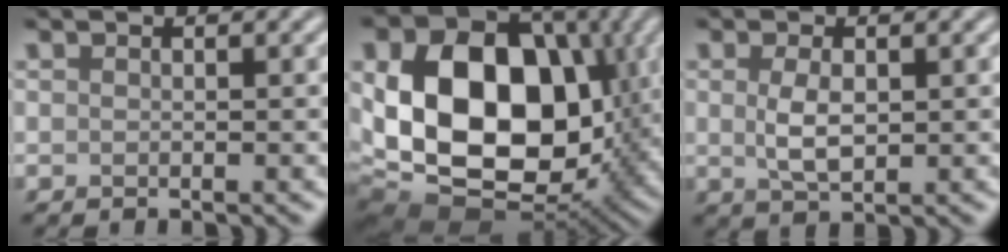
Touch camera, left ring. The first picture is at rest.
{"total": 17.9, "force": [0.3, 12.6, 12.7], "torque": [-0.231, -0.013, 0.004]}
{"total": 2.8, "force": [0.2, 1.4, 2.4], "torque": [-0.057, -0.001, 0.007]}